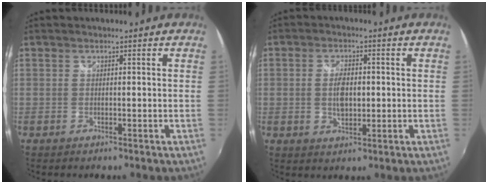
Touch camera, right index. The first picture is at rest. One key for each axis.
{"total": 5.2, "fx": 0.0, "fy": 2.6, "fz": 4.5, "tx": -0.084, "ty": 0.001, "tz": 0.000}